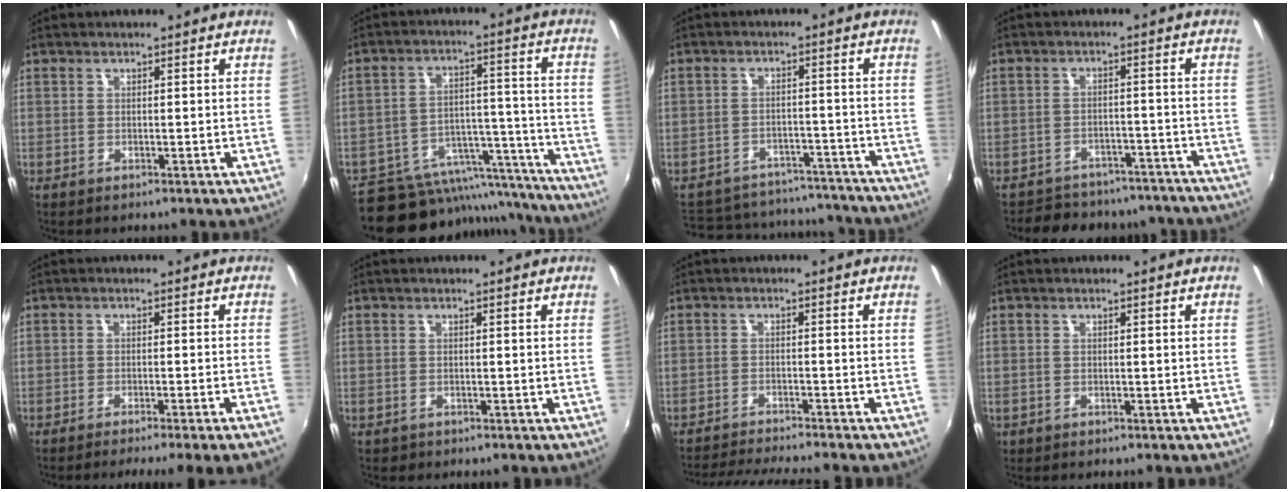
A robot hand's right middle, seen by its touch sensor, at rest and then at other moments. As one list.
[{"total": 19.7, "force": [-16.3, 9.3, 5.8], "torque": [-0.118, 0.045, -0.203]}, {"total": 17.2, "force": [-13.8, 9.0, 4.7], "torque": [-0.117, 0.051, -0.163]}, {"total": 17.7, "force": [-15.4, 7.0, 5.2], "torque": [-0.115, 0.024, -0.184]}, {"total": 7.2, "force": [-5.9, -1.7, 3.7], "torque": [-0.055, -0.023, -0.086]}, {"total": 0.9, "force": [-0.5, 0.7, 0.1], "torque": [-0.006, -0.004, -0.007]}, {"total": 9.3, "force": [-8.7, -0.2, 3.4], "torque": [-0.080, -0.014, -0.136]}, {"total": 0.8, "force": [-0.4, 0.7, 0.1], "torque": [-0.005, -0.003, -0.005]}]